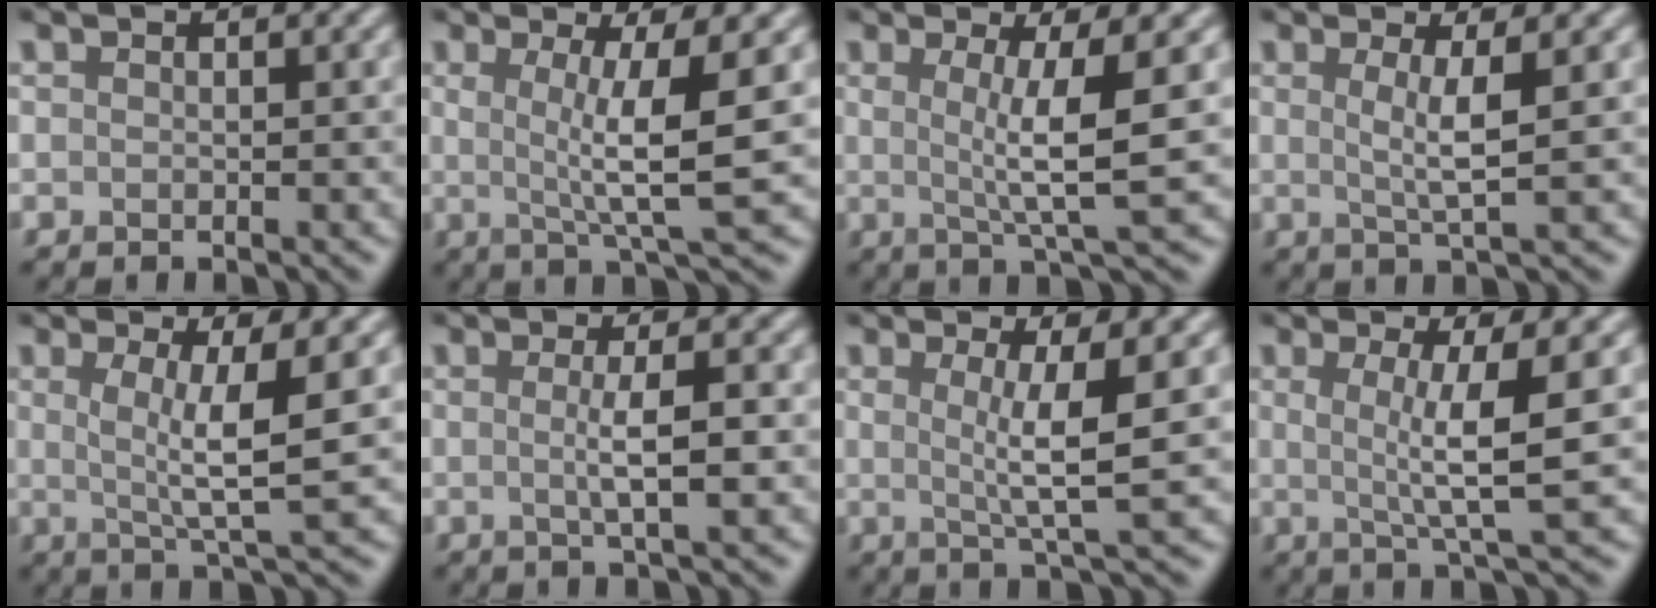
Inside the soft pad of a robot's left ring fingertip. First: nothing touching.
{"total": 5.9, "force": [0.6, 0.8, 5.8], "torque": [-0.096, -0.003, 0.013]}
{"total": 5.3, "force": [0.6, 0.7, 5.2], "torque": [-0.090, -0.003, 0.011]}
{"total": 3.0, "force": [0.5, 0.5, 2.9], "torque": [-0.051, -0.005, 0.008]}
{"total": 5.2, "force": [0.7, 0.8, 5.0], "torque": [-0.090, -0.005, 0.013]}
{"total": 3.0, "force": [0.0, 0.6, 2.9], "torque": [-0.048, -0.003, -0.005]}
{"total": 4.6, "force": [0.6, 0.6, 4.5], "torque": [-0.075, -0.004, 0.014]}
{"total": 5.4, "force": [0.6, 0.7, 5.3], "torque": [-0.091, -0.001, 0.011]}